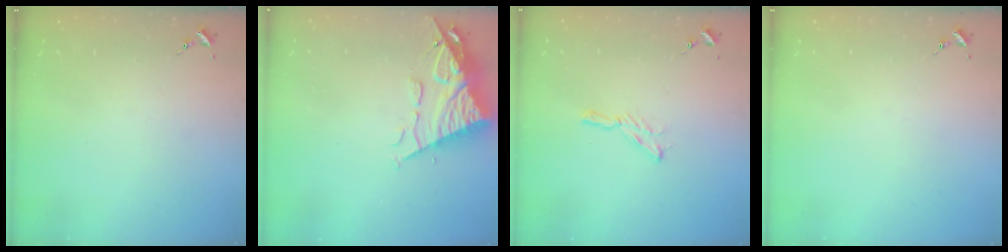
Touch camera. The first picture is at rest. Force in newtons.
{"total": 13.0, "press": 12.9, "slide": 1.4}
{"total": 5.3, "press": 5.3, "slide": 0.5}
{"total": 0.0}